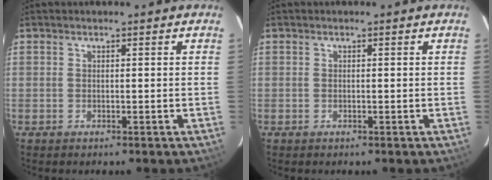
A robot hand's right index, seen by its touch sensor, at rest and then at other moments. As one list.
[{"total": 0.0}]